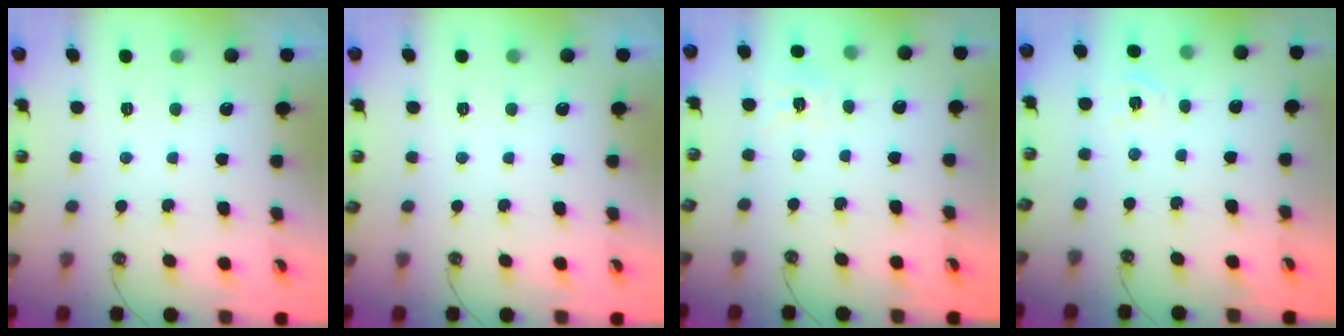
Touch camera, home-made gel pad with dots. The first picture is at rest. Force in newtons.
{"total": 0.0}
{"total": 6.7, "press": 6.7, "slide": 0.7}
{"total": 2.9, "press": 2.9, "slide": 0.4}